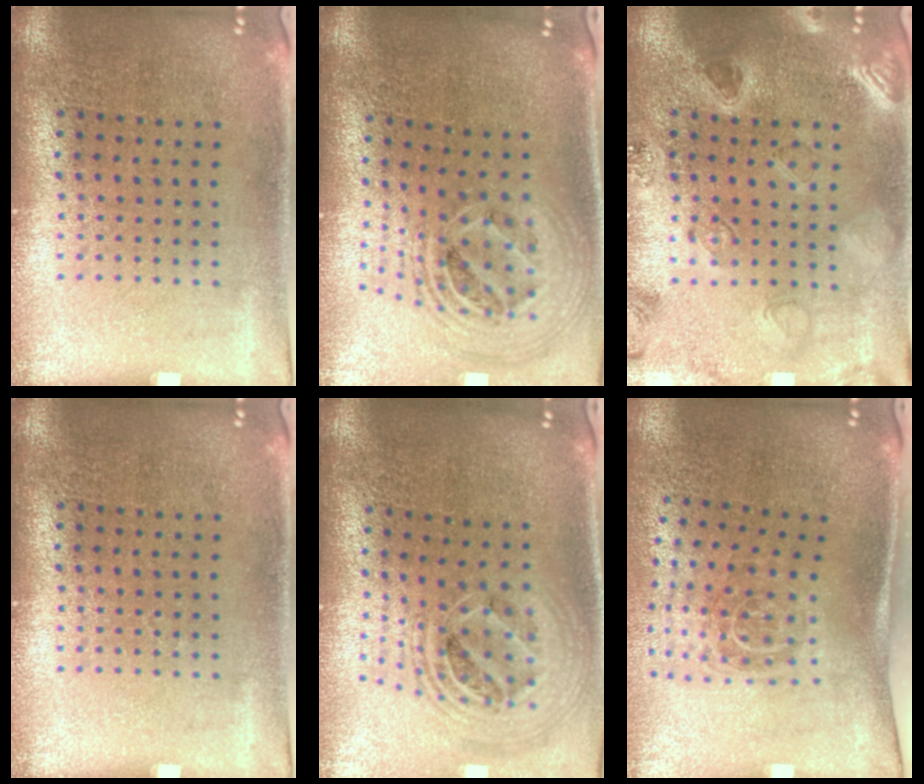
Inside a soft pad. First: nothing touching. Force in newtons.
{"total": 2.4, "press": 1.8, "slide": 1.6}
{"total": 0.7, "press": 0.7, "slide": 0.3}
{"total": 0.0}
{"total": 2.3, "press": 1.8, "slide": 1.5}
{"total": 1.8, "press": 1.2, "slide": 1.4}